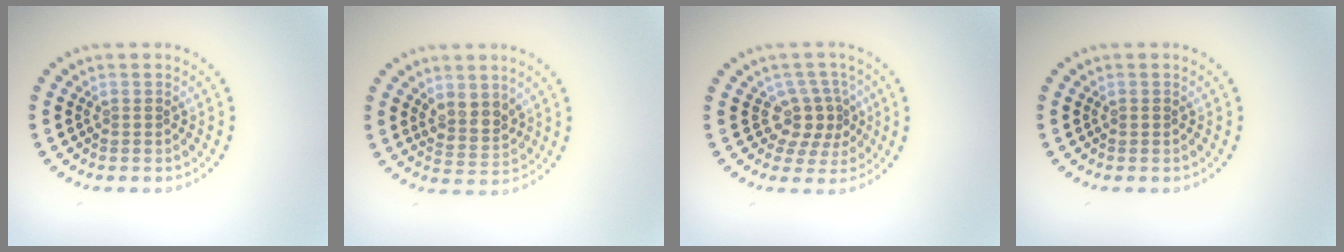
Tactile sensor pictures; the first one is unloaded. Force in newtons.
{"total": 2.4, "press": 2.2, "slide": 1.1}
{"total": 3.0, "press": 2.3, "slide": 1.9}
{"total": 0.5, "press": 0.4, "slide": 0.3}